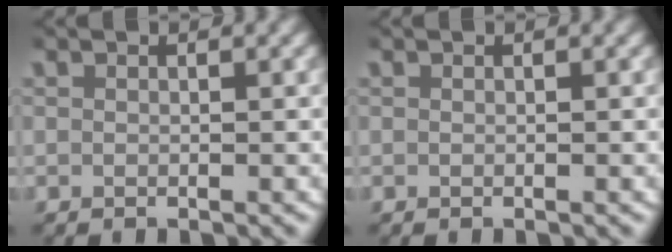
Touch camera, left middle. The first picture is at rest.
{"total": 0.0}